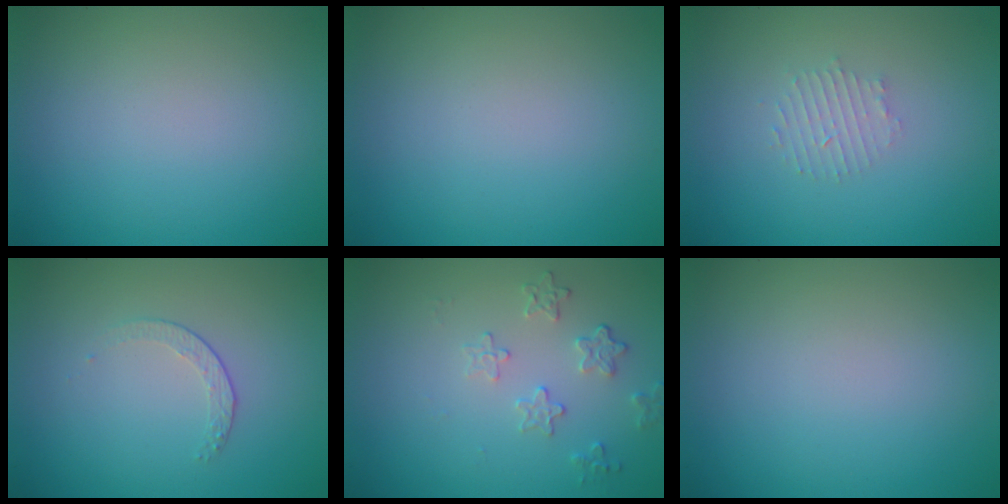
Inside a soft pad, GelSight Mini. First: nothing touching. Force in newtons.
{"total": 0.0}
{"total": 1.6, "press": 1.5, "slide": 0.3}
{"total": 1.4, "press": 0.7, "slide": 1.2}
{"total": 1.9, "press": 1.3, "slide": 1.4}
{"total": 0.0}